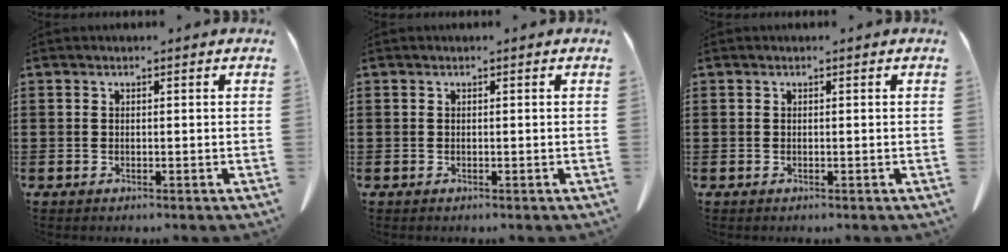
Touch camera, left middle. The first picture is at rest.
{"total": 0.0}
{"total": 0.0}